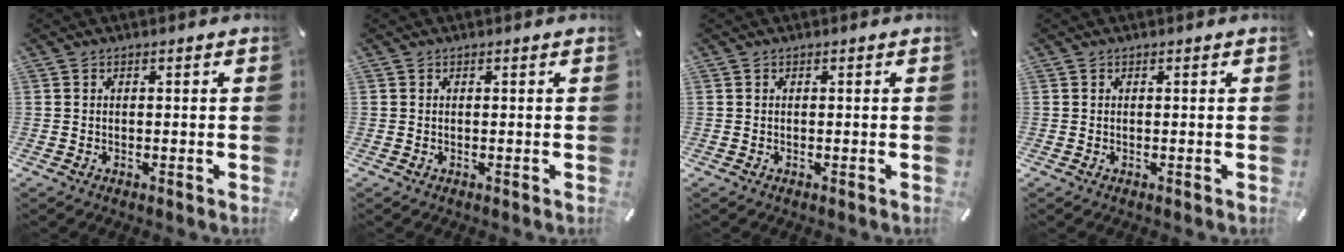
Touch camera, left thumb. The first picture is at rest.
{"total": 0.0}
{"total": 0.0}
{"total": 0.0}